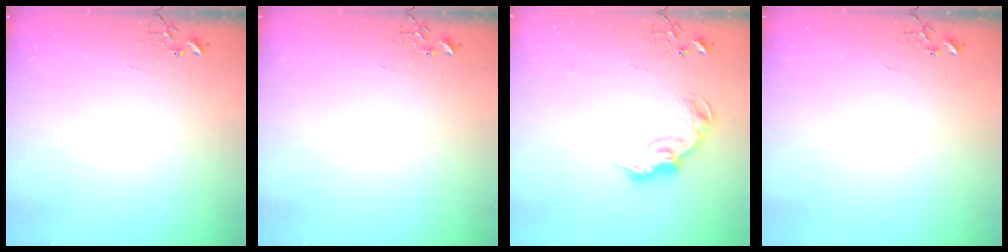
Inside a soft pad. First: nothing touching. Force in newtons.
{"total": 0.0}
{"total": 12.8, "press": 12.8, "slide": 0.7}
{"total": 0.0}